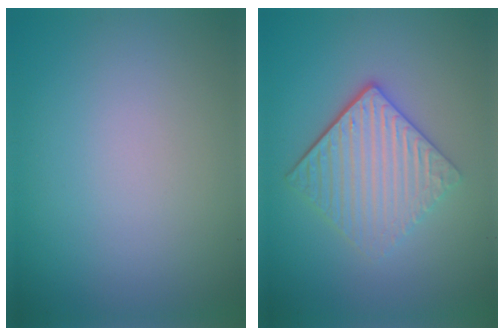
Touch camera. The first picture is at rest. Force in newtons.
{"total": 4.8, "press": 3.6, "slide": 3.2}